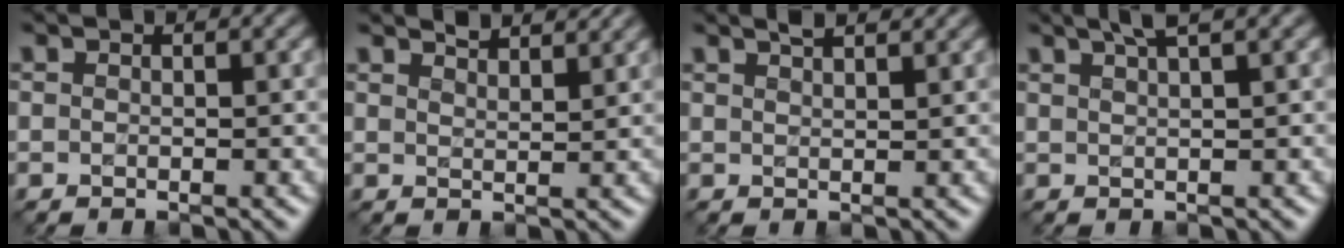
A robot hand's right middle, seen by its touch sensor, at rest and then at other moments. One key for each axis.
{"total": 2.8, "fx": 2.6, "fy": 0.5, "fz": 1.0, "tx": -0.004, "ty": 0.002, "tz": 0.030}
{"total": 2.9, "fx": 2.2, "fy": 0.9, "fz": 1.5, "tx": 0.001, "ty": 0.013, "tz": 0.012}
{"total": 2.9, "fx": 2.1, "fy": 0.5, "fz": 2.0, "tx": -0.017, "ty": 0.011, "tz": 0.027}